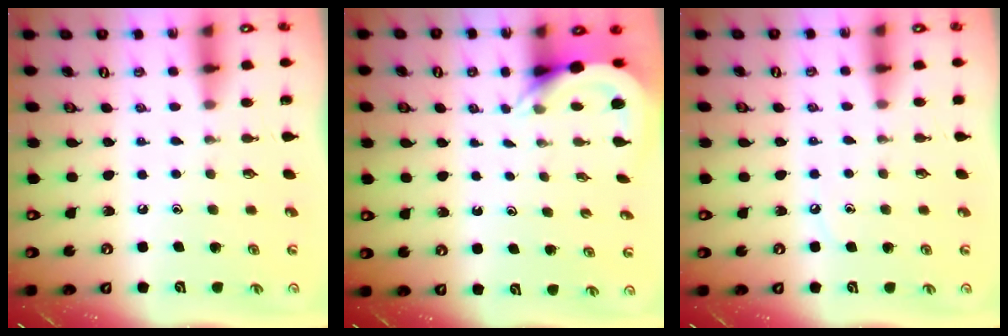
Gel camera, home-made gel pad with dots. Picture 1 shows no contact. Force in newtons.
{"total": 4.7, "press": 4.7, "slide": 0.1}
{"total": 3.6, "press": 3.5, "slide": 0.6}